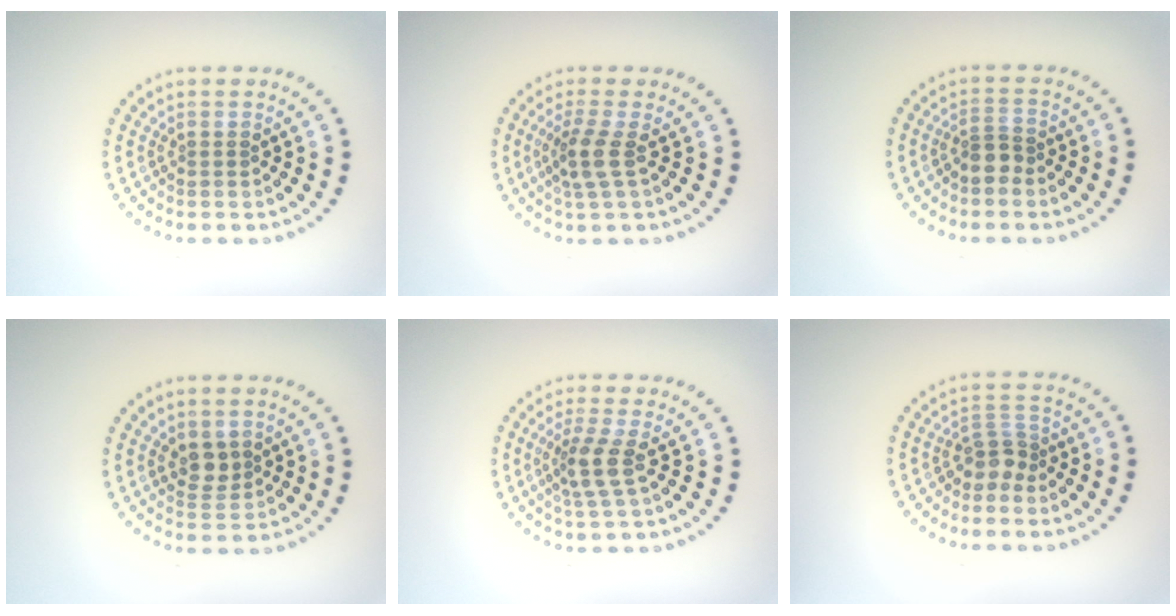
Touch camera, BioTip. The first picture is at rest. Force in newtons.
{"total": 2.6, "press": 1.9, "slide": 1.8}
{"total": 2.1, "press": 1.7, "slide": 1.1}
{"total": 2.0, "press": 1.8, "slide": 0.9}
{"total": 2.6, "press": 2.0, "slide": 1.7}
{"total": 2.3, "press": 1.7, "slide": 1.5}